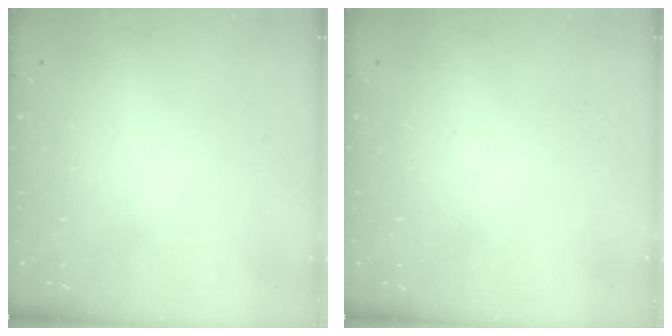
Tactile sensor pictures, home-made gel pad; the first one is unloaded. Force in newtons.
{"total": 0.0}